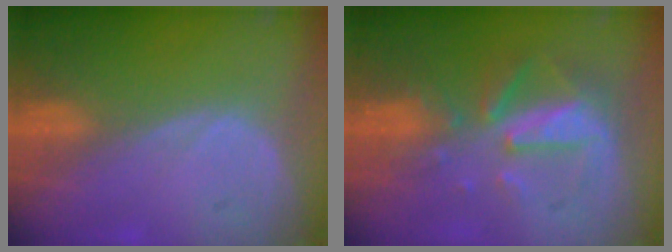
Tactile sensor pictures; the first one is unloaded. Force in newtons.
{"total": 8.1, "press": 7.5, "slide": 3.3}